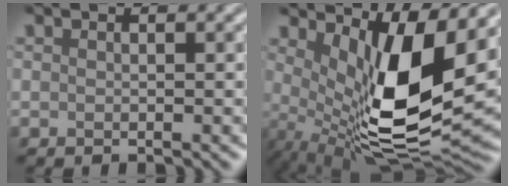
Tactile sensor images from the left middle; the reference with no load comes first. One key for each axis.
{"total": 11.9, "fx": 2.1, "fy": 3.9, "fz": 11.0, "tx": -0.188, "ty": -0.027, "tz": 0.047}